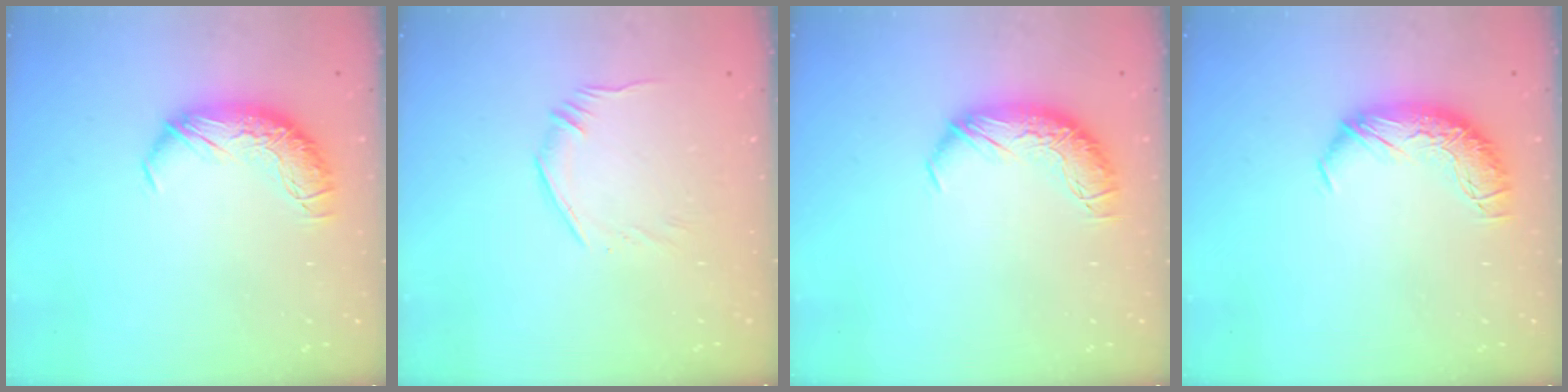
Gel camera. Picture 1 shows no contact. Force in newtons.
{"total": 5.2, "press": 4.9, "slide": 1.8}
{"total": 0.0}
{"total": 0.0}